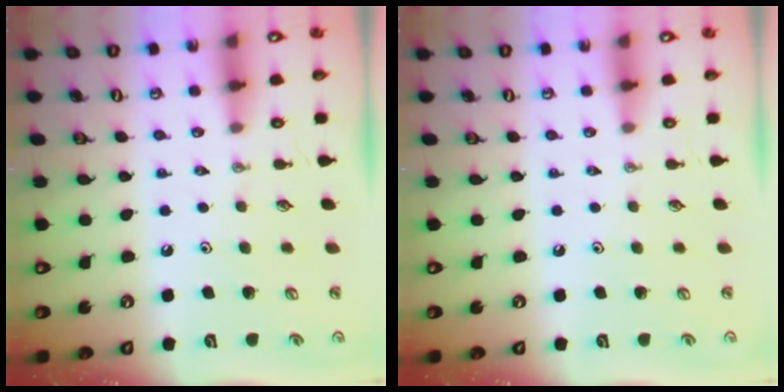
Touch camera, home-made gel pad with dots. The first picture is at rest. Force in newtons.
{"total": 0.0}